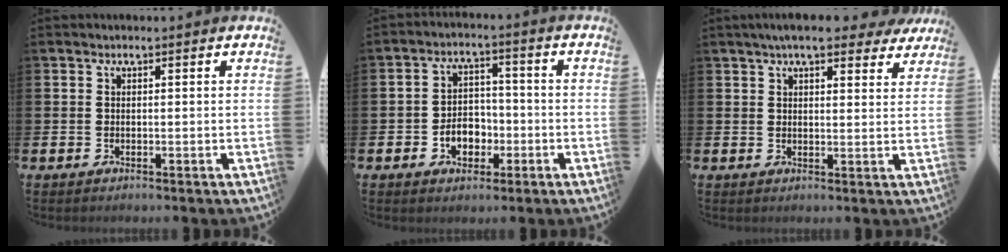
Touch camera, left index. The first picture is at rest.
{"total": 4.6, "force": [-1.7, 3.5, 2.4], "torque": [-0.034, 0.002, -0.040]}
{"total": 6.2, "force": [5.3, 1.4, 2.9], "torque": [-0.049, -0.017, 0.092]}